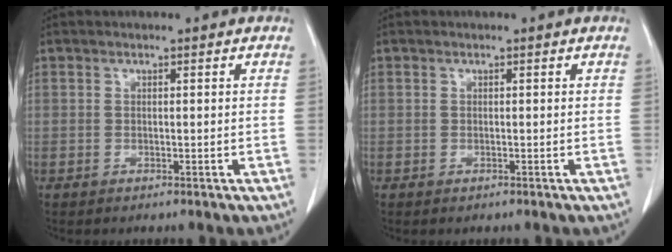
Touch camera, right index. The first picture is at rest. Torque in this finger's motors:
{"motor_torque": [0.21, -0.17, 0.04, 0.01]}